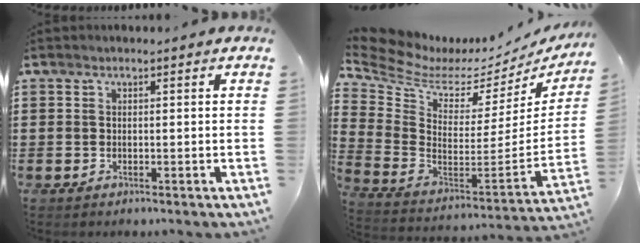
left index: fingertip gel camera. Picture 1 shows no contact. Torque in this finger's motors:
{"motor_torque": [2.14, 0.00, 0.10, -0.01]}